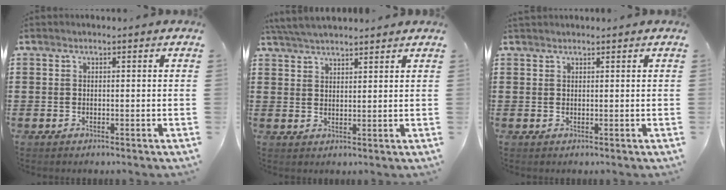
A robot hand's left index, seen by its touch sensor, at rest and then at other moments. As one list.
[{"total": 4.1, "force": [3.9, 0.2, 1.1], "torque": [-0.033, -0.005, 0.075]}, {"total": 0.8, "force": [0.8, 0.0, 0.2], "torque": [-0.006, -0.001, 0.016]}]